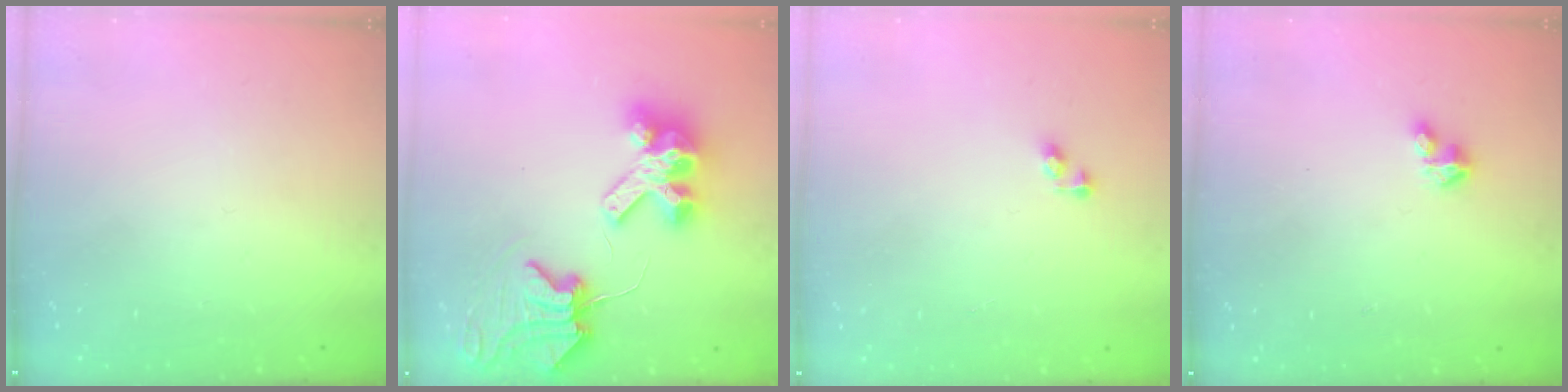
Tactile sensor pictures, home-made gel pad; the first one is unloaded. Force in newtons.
{"total": 10.2, "press": 10.1, "slide": 1.4}
{"total": 3.4, "press": 3.4, "slide": 0.0}
{"total": 3.5, "press": 3.5, "slide": 0.4}